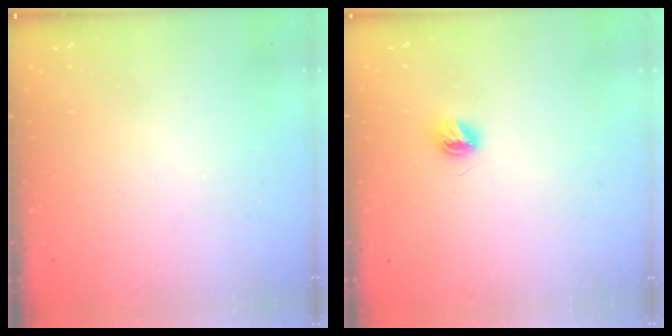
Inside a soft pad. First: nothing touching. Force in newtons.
{"total": 4.9, "press": 4.9, "slide": 0.4}